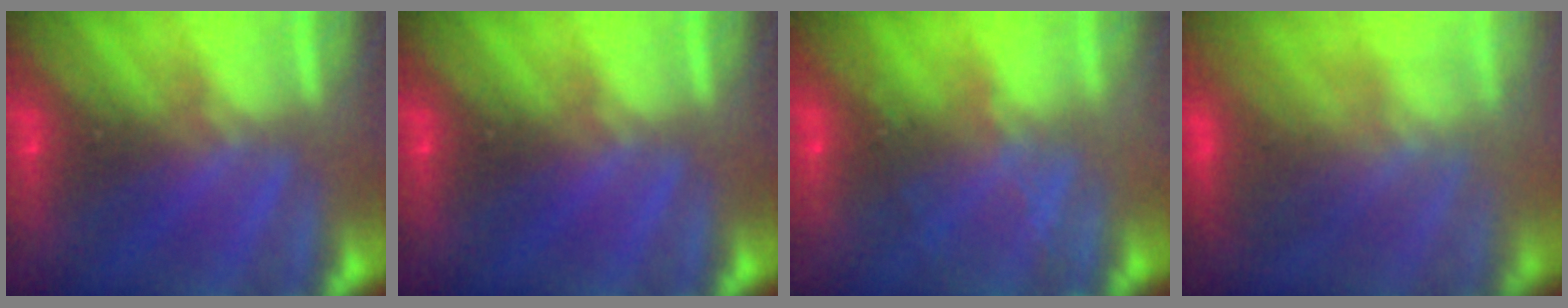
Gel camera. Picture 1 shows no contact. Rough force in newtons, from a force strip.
{"total": 0.0}
{"total": 2.2}
{"total": 3.8}